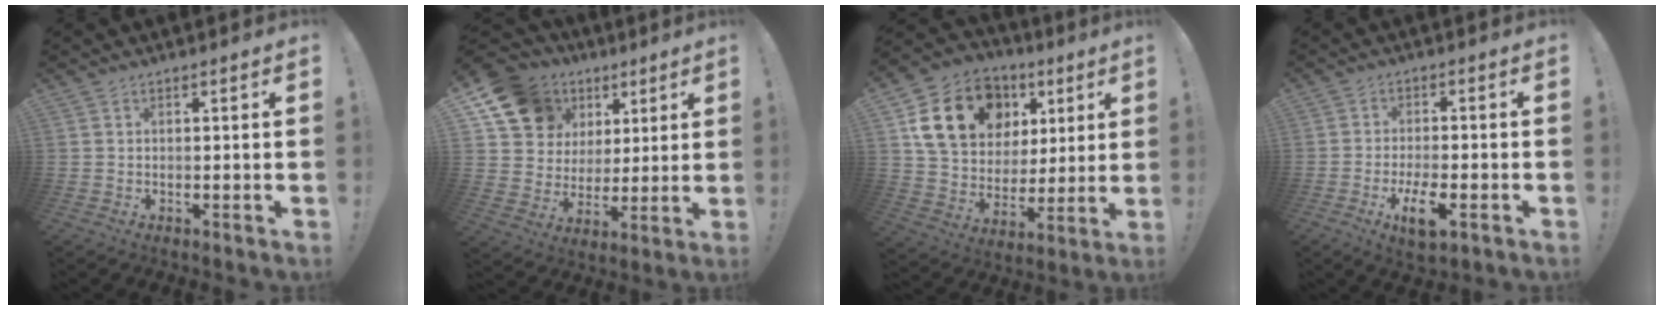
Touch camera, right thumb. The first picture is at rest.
{"total": 14.1, "force": [8.2, 10.6, 4.3], "torque": [-0.072, -0.049, 0.171]}
{"total": 20.3, "force": [9.4, 14.7, 10.5], "torque": [-0.177, -0.026, 0.193]}
{"total": 7.7, "force": [-4.0, 2.8, 5.9], "torque": [-0.103, 0.005, -0.070]}